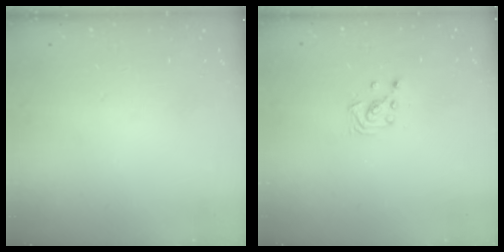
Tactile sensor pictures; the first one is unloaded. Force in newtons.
{"total": 3.4, "press": 3.4, "slide": 0.3}